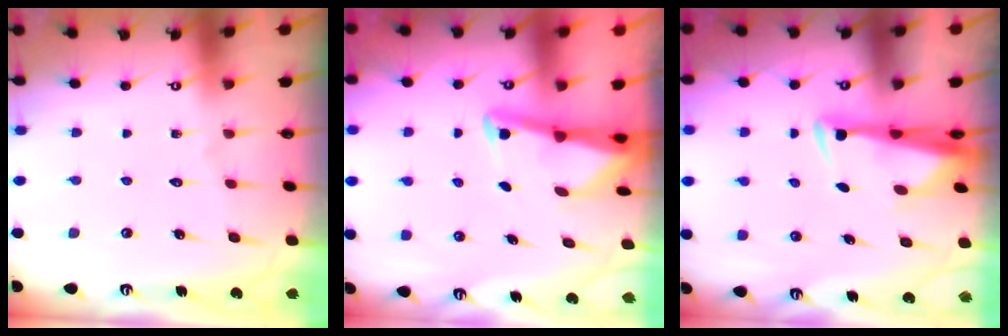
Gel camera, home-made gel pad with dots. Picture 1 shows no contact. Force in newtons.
{"total": 3.1, "press": 3.0, "slide": 0.4}
{"total": 3.2, "press": 3.1, "slide": 0.7}